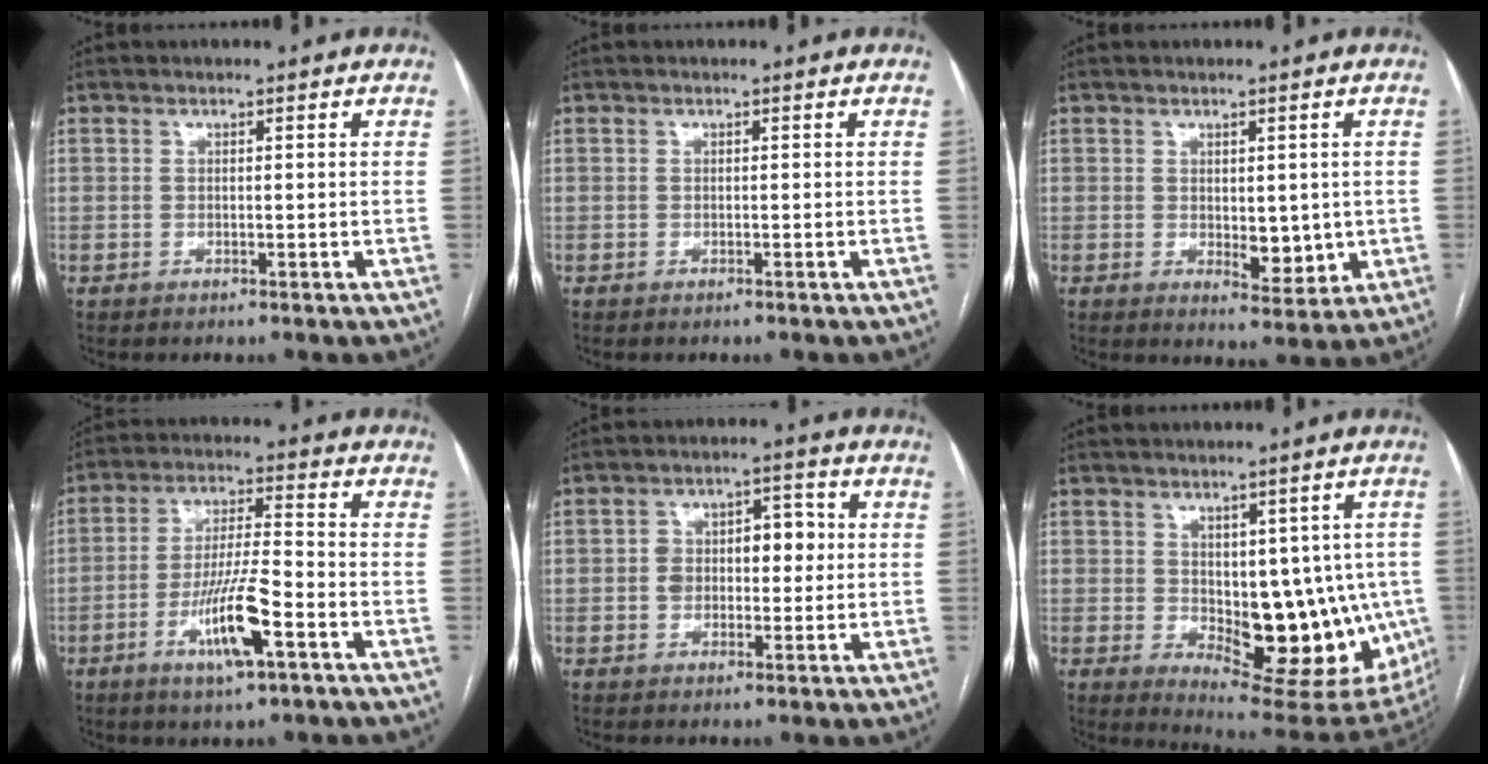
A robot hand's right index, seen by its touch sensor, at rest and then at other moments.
{"total": 0.0}
{"total": 5.1, "force": [-0.2, 2.6, 4.4], "torque": [-0.058, -0.010, 0.009]}
{"total": 10.8, "force": [-4.6, 1.3, 9.6], "torque": [-0.183, -0.009, -0.081]}
{"total": 7.1, "force": [0.5, 4.2, 5.7], "torque": [-0.088, 0.031, 0.011]}
{"total": 16.6, "force": [-1.8, 8.0, 14.5], "torque": [-0.160, -0.001, 0.002]}